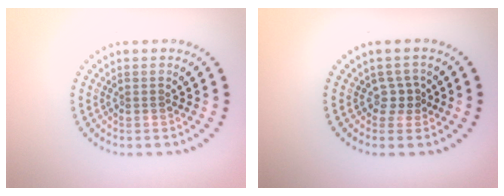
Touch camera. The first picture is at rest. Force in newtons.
{"total": 1.6, "press": 1.1, "slide": 1.1}